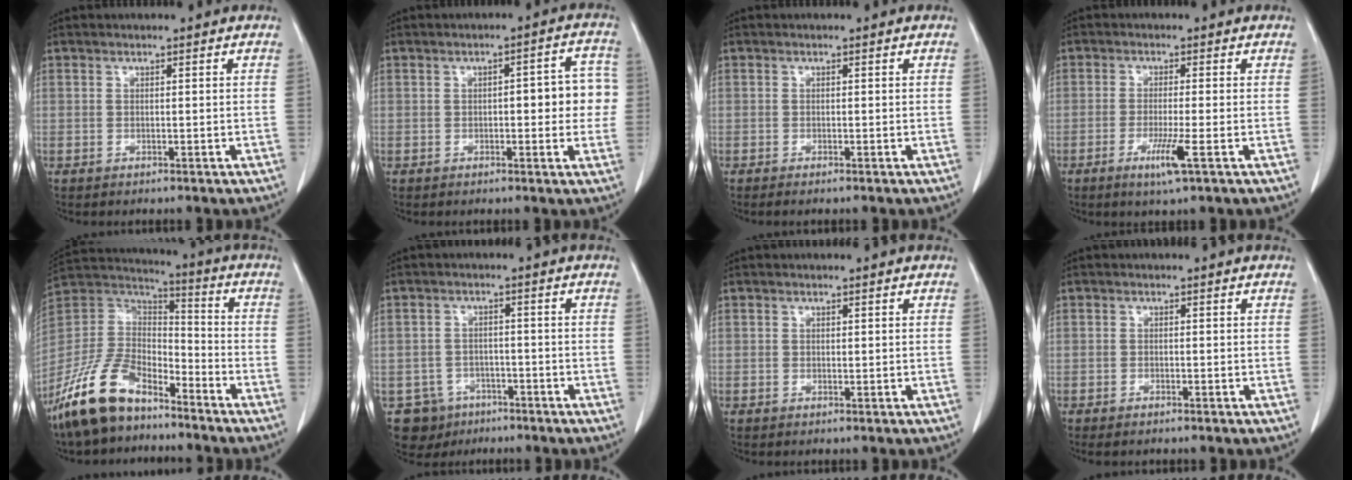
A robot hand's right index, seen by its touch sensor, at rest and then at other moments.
{"total": 7.2, "force": [0.0, 2.5, 6.8], "torque": [-0.072, 0.024, 0.000]}
{"total": 0.6, "force": [-0.5, -0.1, 0.4], "torque": [-0.010, -0.002, -0.010]}
{"total": 4.5, "force": [-2.0, -0.5, 4.0], "torque": [-0.075, -0.013, -0.036]}
{"total": 14.8, "force": [-10.9, 6.5, 7.6], "torque": [-0.169, 0.016, -0.216]}
{"total": 6.2, "force": [-3.6, 5.0, 0.1], "torque": [-0.002, 0.008, -0.051]}
{"total": 0.0}
{"total": 1.0, "force": [-0.8, 0.2, 0.5], "torque": [-0.015, -0.002, -0.010]}